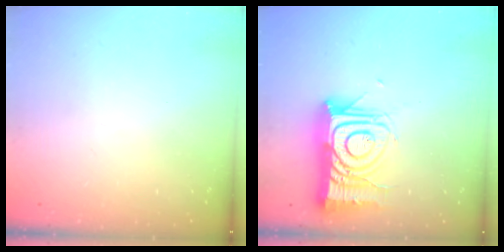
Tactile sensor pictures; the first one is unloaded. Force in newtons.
{"total": 16.7, "press": 16.6, "slide": 1.4}